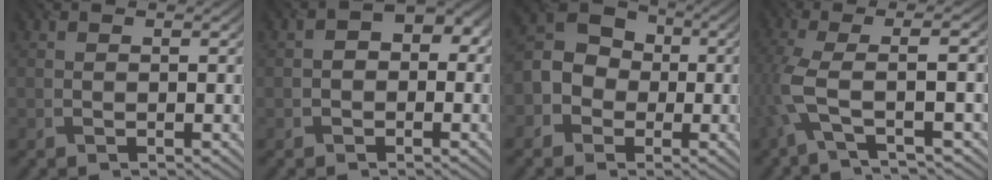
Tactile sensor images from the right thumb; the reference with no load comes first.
{"total": 2.7, "force": [-0.5, 2.0, 1.7], "torque": [-0.022, 0.007, -0.014]}
{"total": 6.6, "force": [-1.8, 5.6, 3.0], "torque": [-0.069, 0.002, -0.049]}
{"total": 6.9, "force": [-0.7, 1.4, 6.7], "torque": [-0.130, 0.015, -0.033]}